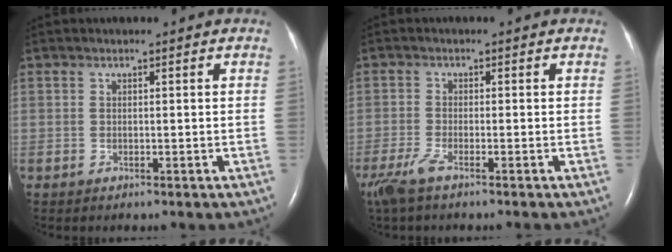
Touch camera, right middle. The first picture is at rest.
{"total": 4.3, "force": [-3.1, 0.3, 2.9], "torque": [-0.067, -0.013, -0.063]}